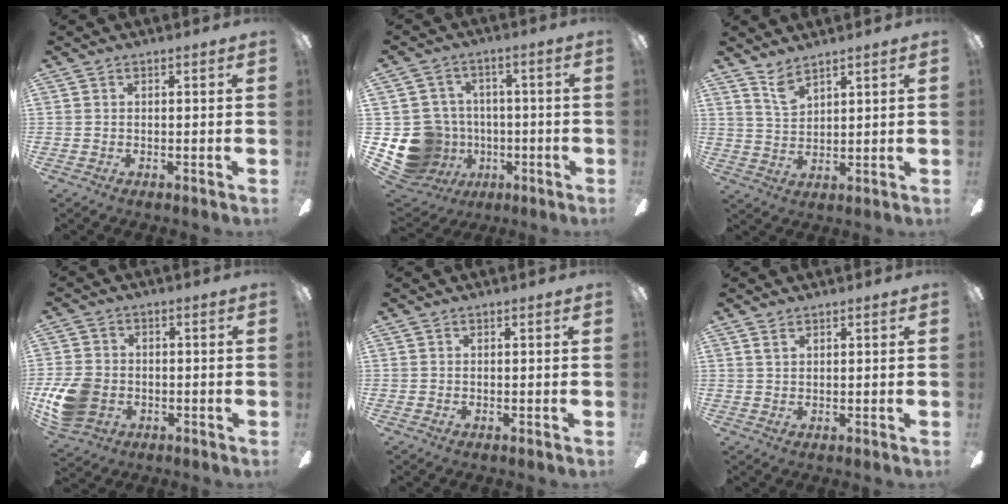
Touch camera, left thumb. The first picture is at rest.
{"total": 14.4, "force": [-4.0, 13.1, 4.6], "torque": [-0.120, 0.027, -0.048]}
{"total": 5.2, "force": [4.4, 1.4, 2.4], "torque": [-0.058, -0.018, 0.081]}
{"total": 10.9, "force": [-3.1, 8.5, 6.1], "torque": [-0.133, 0.023, -0.053]}
{"total": 0.0}
{"total": 1.6, "force": [1.0, 0.9, 0.9], "torque": [-0.013, -0.002, 0.016]}